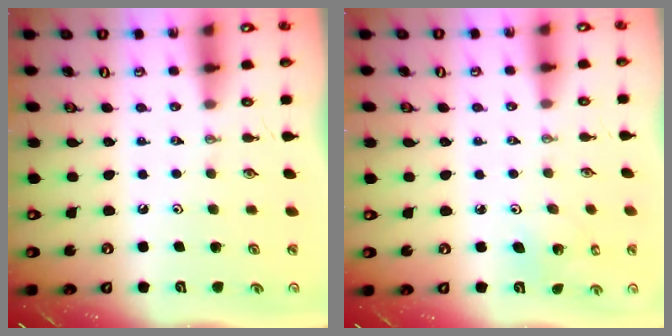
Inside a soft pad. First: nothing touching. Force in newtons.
{"total": 4.0, "press": 4.0, "slide": 0.2}